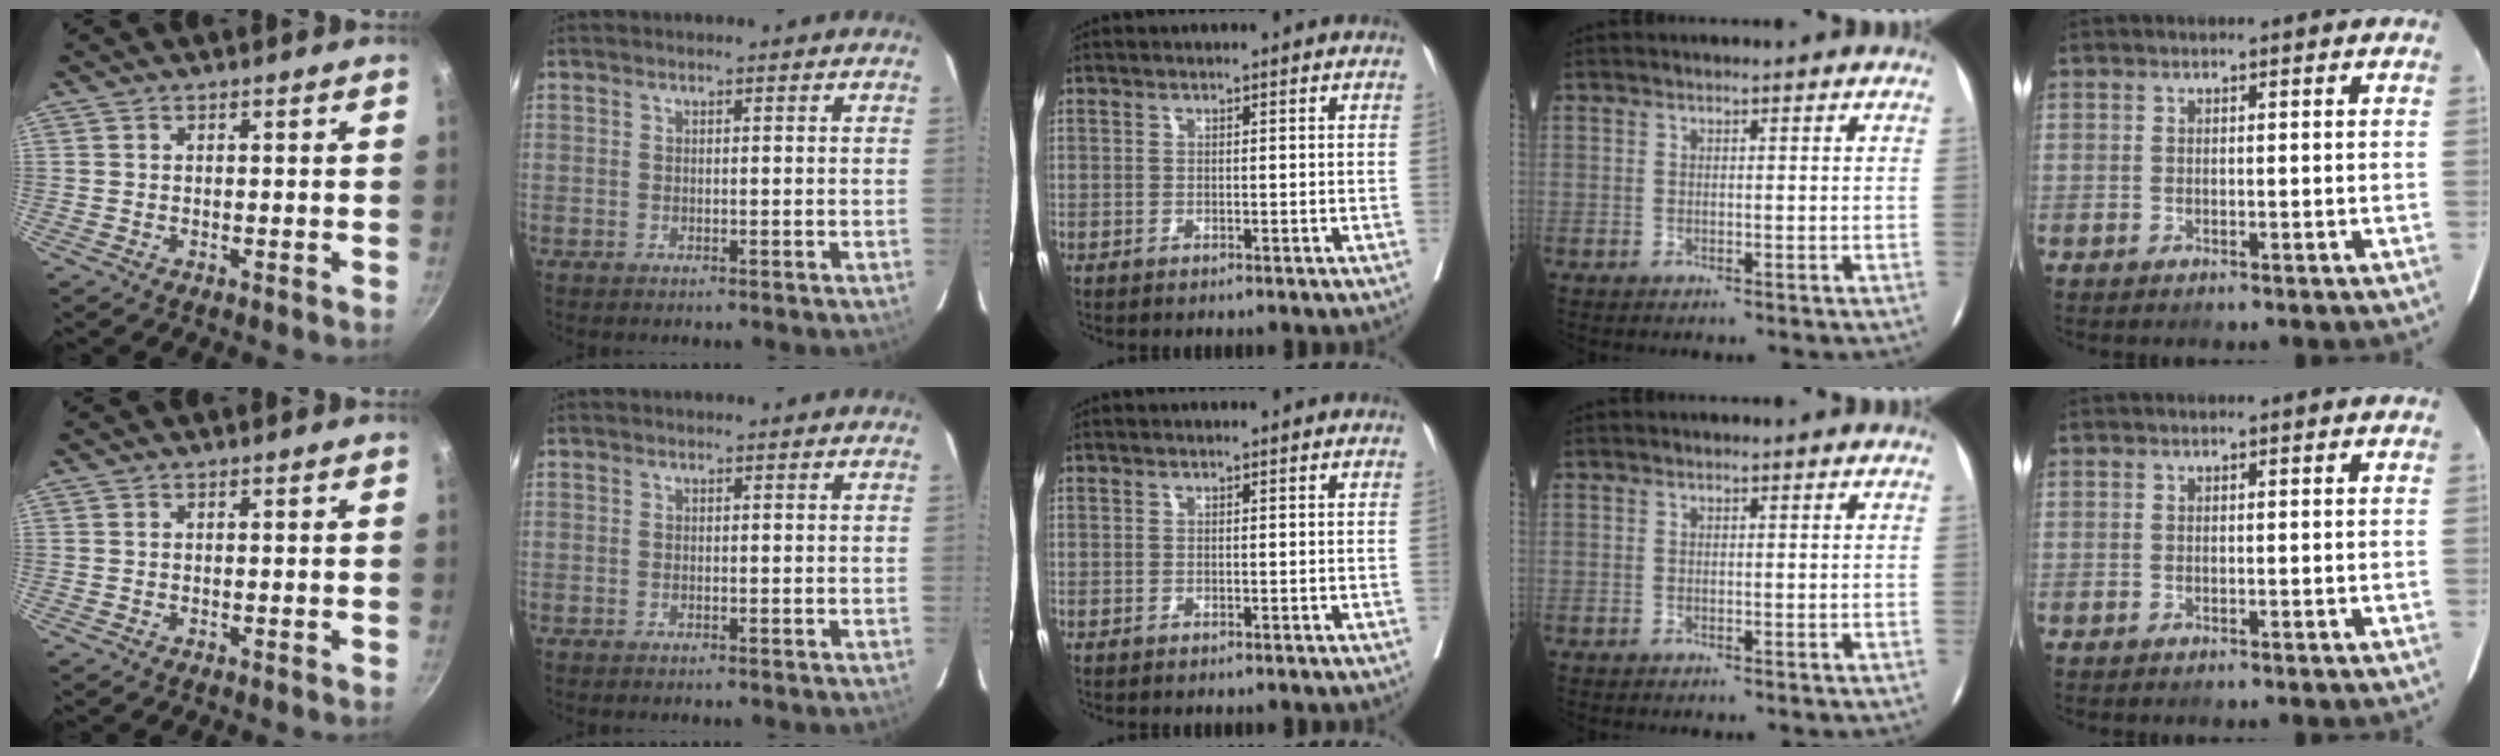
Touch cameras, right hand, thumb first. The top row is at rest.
{}